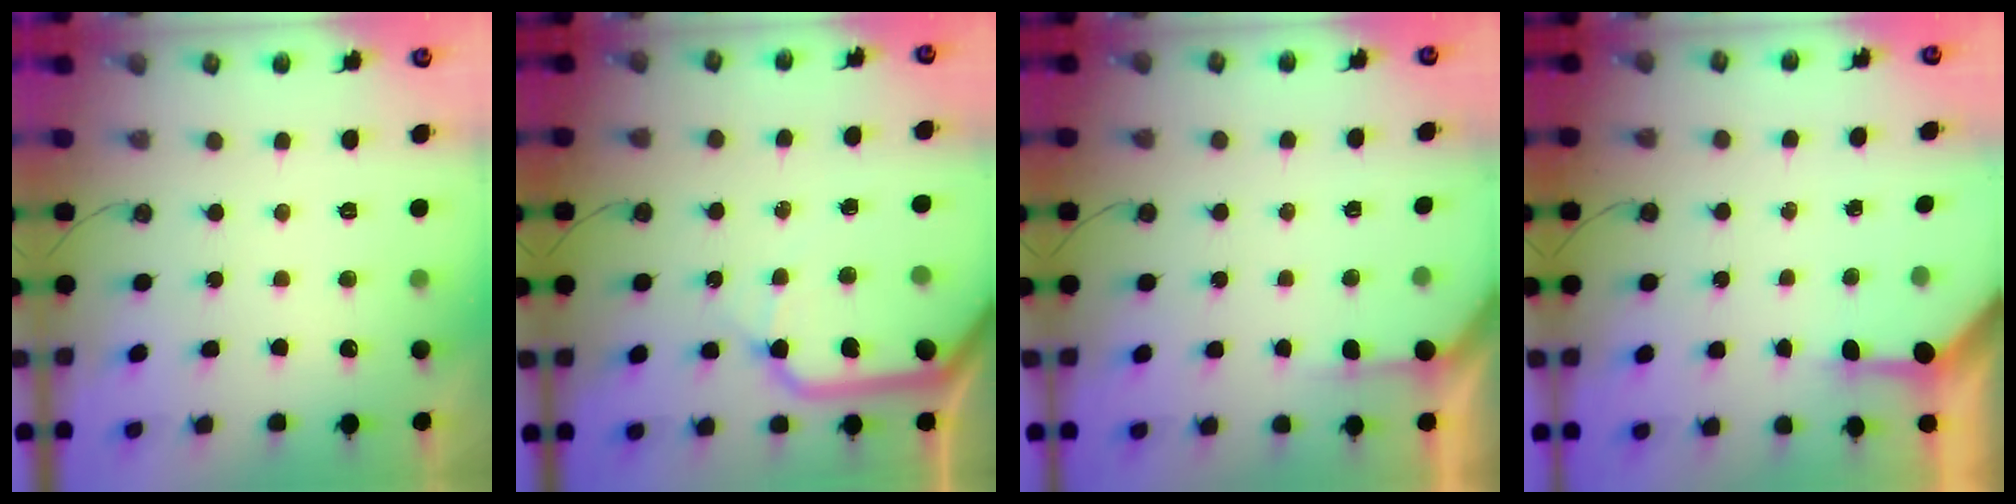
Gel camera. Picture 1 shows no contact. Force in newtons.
{"total": 15.6, "press": 15.4, "slide": 2.4}
{"total": 2.9, "press": 2.9, "slide": 0.2}
{"total": 3.4, "press": 3.4, "slide": 0.3}